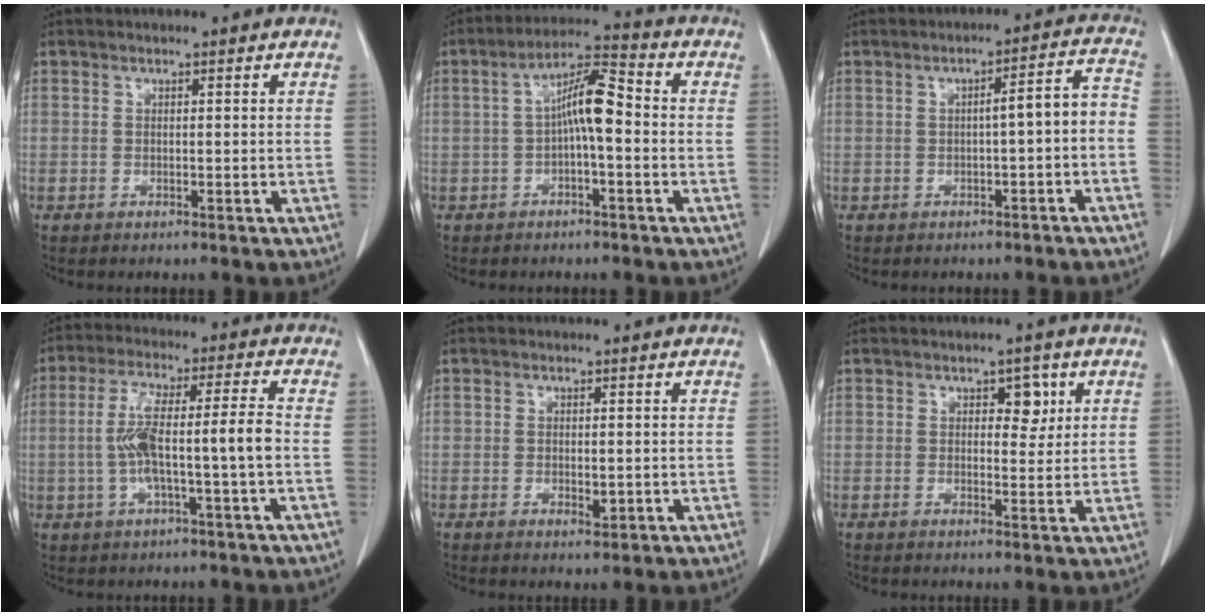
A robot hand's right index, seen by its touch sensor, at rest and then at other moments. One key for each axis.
{"total": 7.1, "fx": -0.6, "fy": 1.7, "fz": 6.8, "tx": -0.123, "ty": 0.028, "tz": -0.014}
{"total": 5.1, "fx": -1.1, "fy": 0.8, "fz": 4.9, "tx": -0.062, "ty": 0.027, "tz": -0.014}
{"total": 9.7, "fx": -1.3, "fy": 0.4, "fz": 9.6, "tx": -0.186, "ty": 0.021, "tz": -0.025}
{"total": 1.9, "fx": -0.3, "fy": 1.0, "fz": 1.6, "tx": -0.023, "ty": -0.003, "tz": -0.001}
{"total": 3.6, "fx": 1.5, "fy": 2.0, "fz": 2.6, "tx": -0.027, "ty": 0.004, "tz": 0.020}